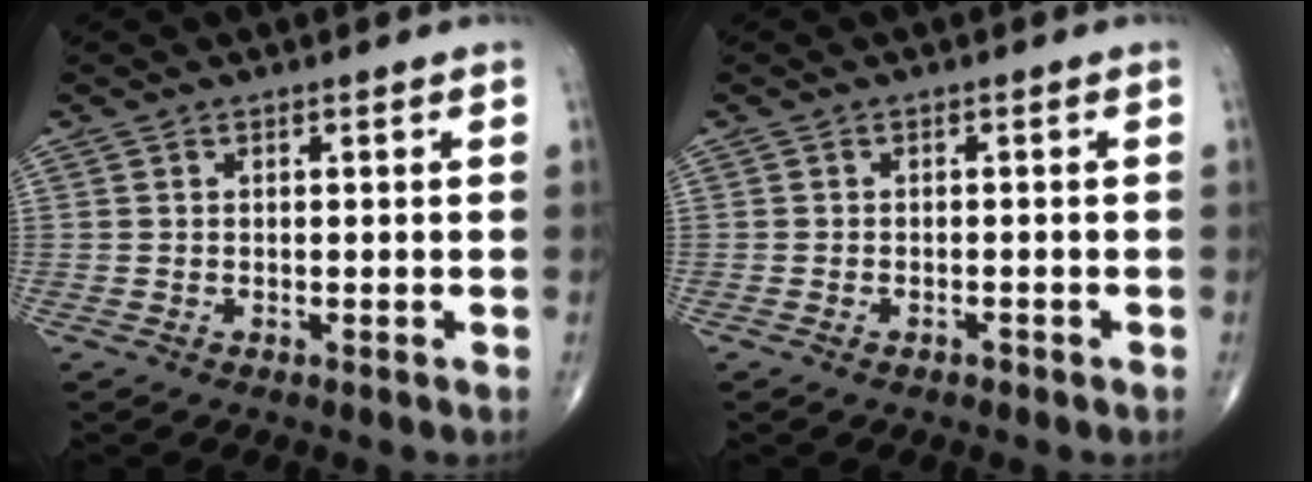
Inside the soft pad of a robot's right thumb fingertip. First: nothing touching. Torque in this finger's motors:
{"motor_torque": [-0.10, 0.01, 0.05, 0.06, 0.01]}